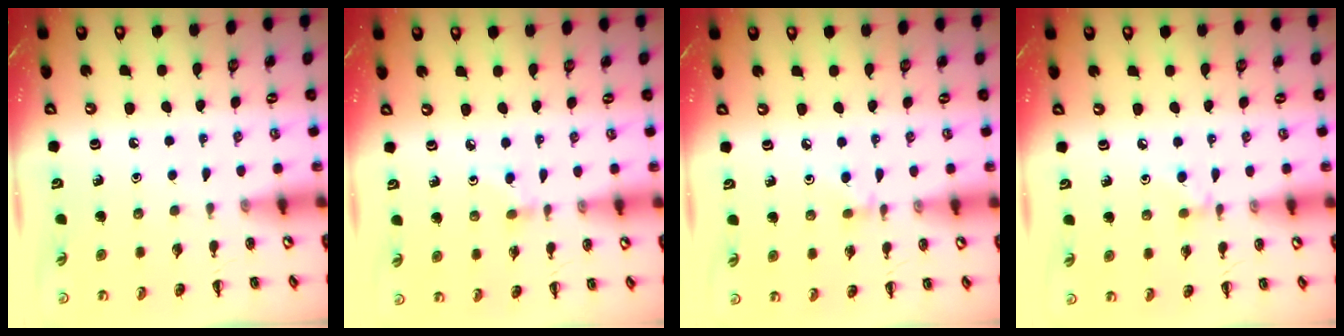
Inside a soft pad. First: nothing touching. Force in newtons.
{"total": 2.3, "press": 2.1, "slide": 0.9}
{"total": 2.7, "press": 2.5, "slide": 1.0}
{"total": 4.5, "press": 4.2, "slide": 1.6}